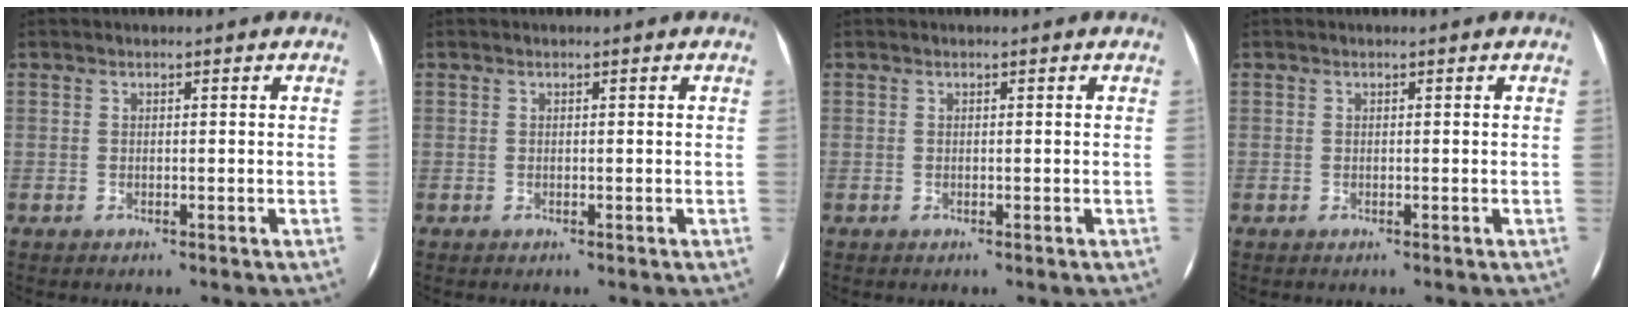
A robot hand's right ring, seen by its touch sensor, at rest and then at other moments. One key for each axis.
{"total": 0.0}
{"total": 0.0}
{"total": 0.0}